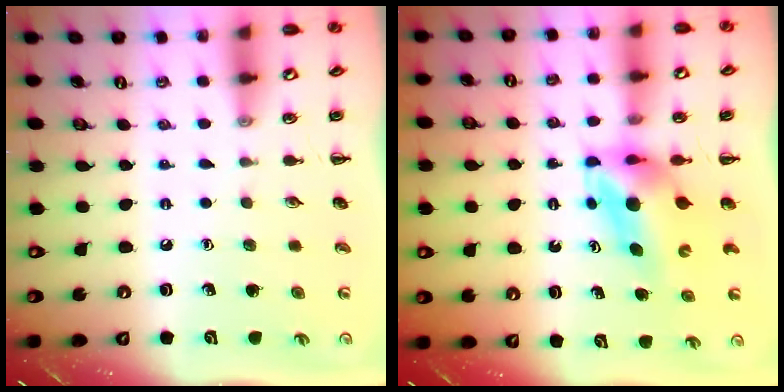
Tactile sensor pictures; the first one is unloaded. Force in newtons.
{"total": 4.6, "press": 4.5, "slide": 1.1}